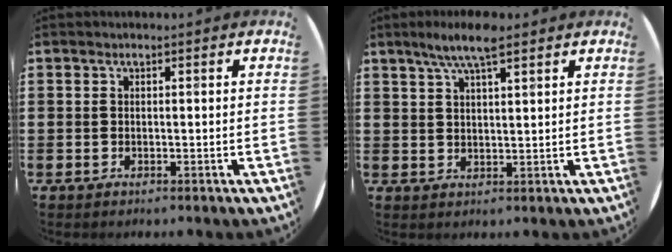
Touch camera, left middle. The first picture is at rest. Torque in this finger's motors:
{"motor_torque": [1.11, -1.03, 0.18, 0.12]}